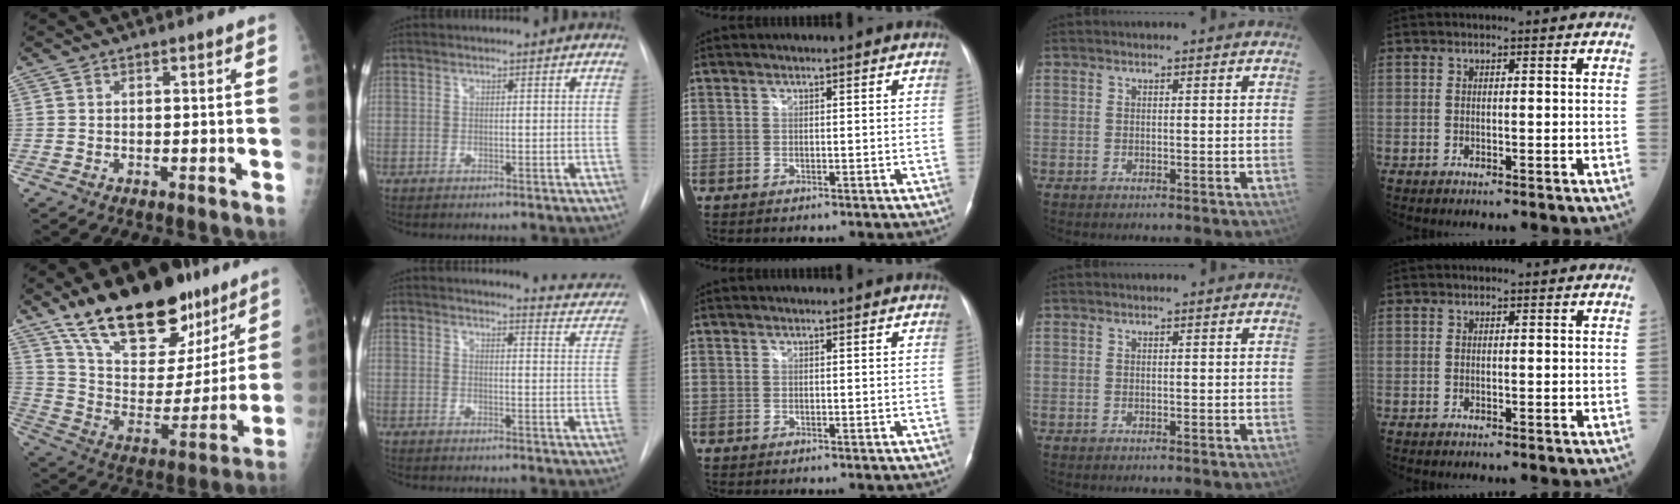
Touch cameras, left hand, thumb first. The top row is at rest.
{"thumb": {"total": 28.5, "force": [18.9, 12.9, 17.0], "torque": [-0.231, -0.060, 0.310]}, "index": {"total": 9.7, "force": [9.5, 1.2, 1.6], "torque": [-0.002, -0.043, 0.086]}}